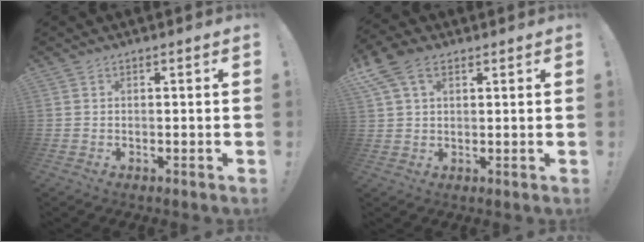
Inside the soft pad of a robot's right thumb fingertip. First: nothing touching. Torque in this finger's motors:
{"motor_torque": [0.59, 0.73, 0.18, 0.09, 0.33]}